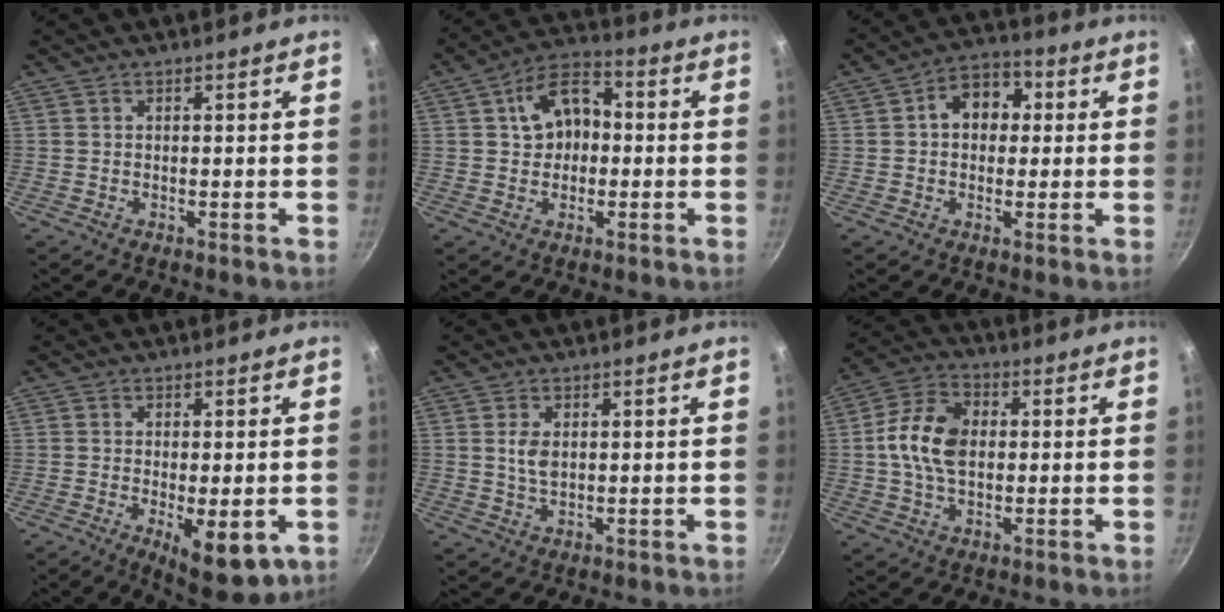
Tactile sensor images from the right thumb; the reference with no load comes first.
{"total": 10.1, "force": [0.9, 7.2, 7.0], "torque": [-0.082, 0.025, 0.002]}
{"total": 8.7, "force": [1.3, 6.6, 5.5], "torque": [-0.038, 0.017, 0.006]}
{"total": 9.6, "force": [-2.7, 3.5, 8.5], "torque": [-0.117, -0.007, -0.027]}
{"total": 3.5, "force": [0.7, 2.1, 2.7], "torque": [-0.047, -0.006, 0.015]}
{"total": 11.4, "force": [0.6, 7.5, 8.6], "torque": [-0.147, 0.018, -0.002]}